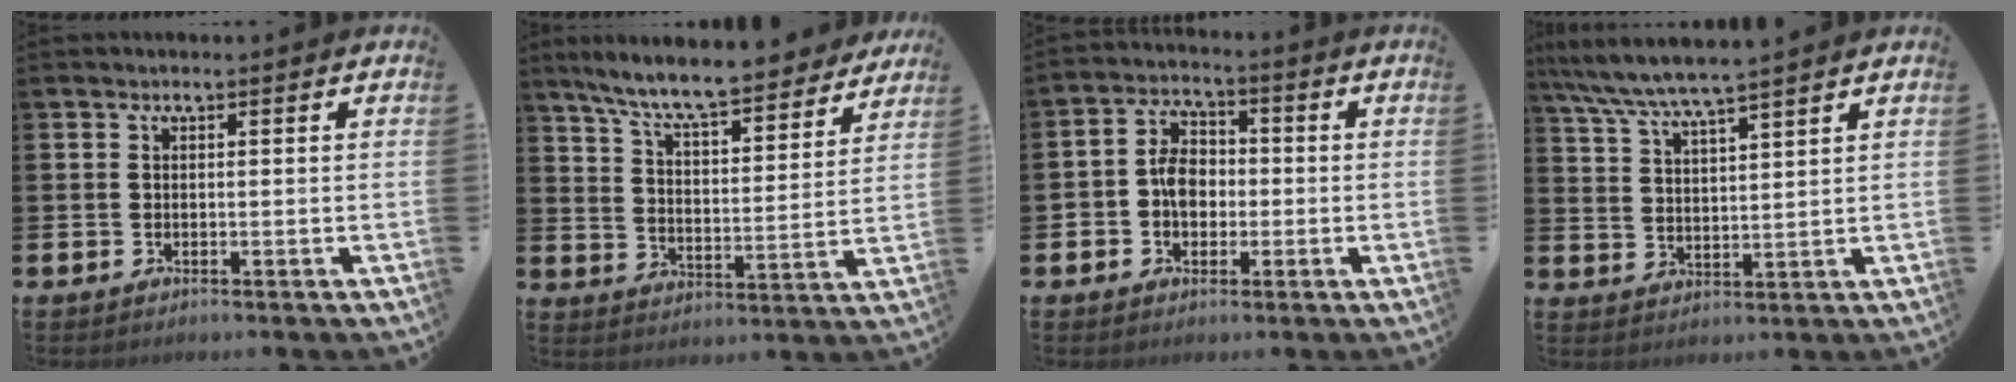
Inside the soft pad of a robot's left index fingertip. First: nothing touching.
{"total": 8.9, "force": [8.2, 0.9, 3.3], "torque": [-0.095, -0.059, 0.140]}
{"total": 5.2, "force": [-0.5, 4.0, 3.2], "torque": [-0.053, 0.008, -0.016]}
{"total": 6.0, "force": [5.7, -0.1, 2.0], "torque": [-0.062, -0.028, 0.100]}